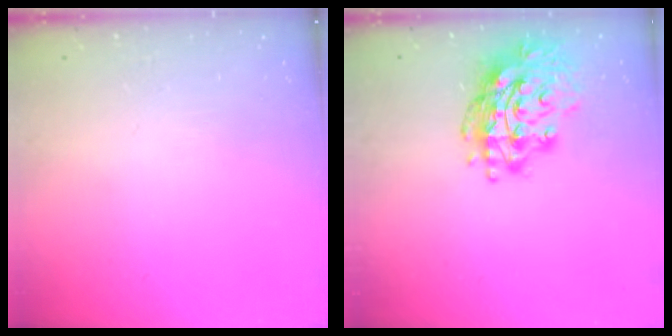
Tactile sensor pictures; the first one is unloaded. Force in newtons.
{"total": 17.4, "press": 17.3, "slide": 1.8}